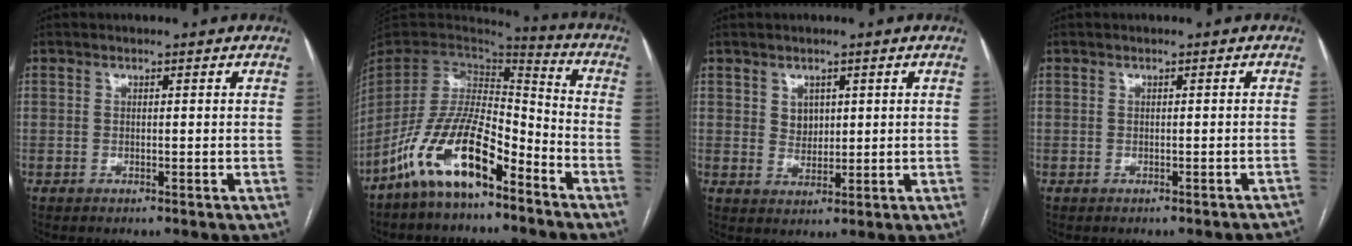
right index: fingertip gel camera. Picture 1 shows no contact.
{"total": 14.5, "force": [-9.0, 4.3, 10.6], "torque": [-0.208, 0.007, -0.167]}
{"total": 2.9, "force": [1.2, 2.2, 1.5], "torque": [-0.024, -0.002, 0.027]}
{"total": 2.4, "force": [-2.3, 0.0, 0.7], "torque": [0.000, 0.003, -0.023]}